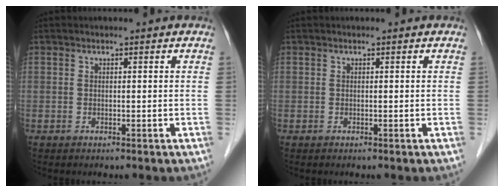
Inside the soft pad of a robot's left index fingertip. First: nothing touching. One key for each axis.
{"total": 0.0}